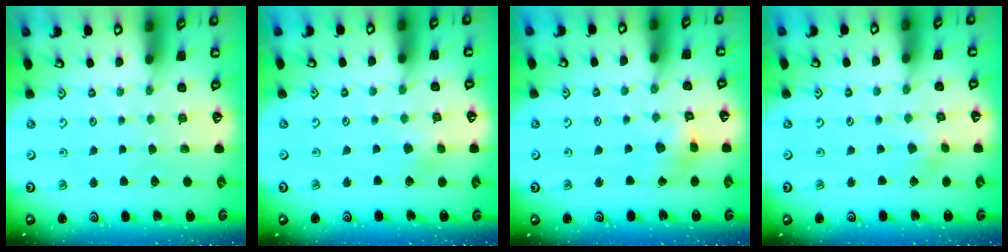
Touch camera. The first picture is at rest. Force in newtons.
{"total": 2.9, "press": 2.9, "slide": 0.4}
{"total": 5.4, "press": 5.4, "slide": 0.5}
{"total": 2.8, "press": 2.8, "slide": 0.1}